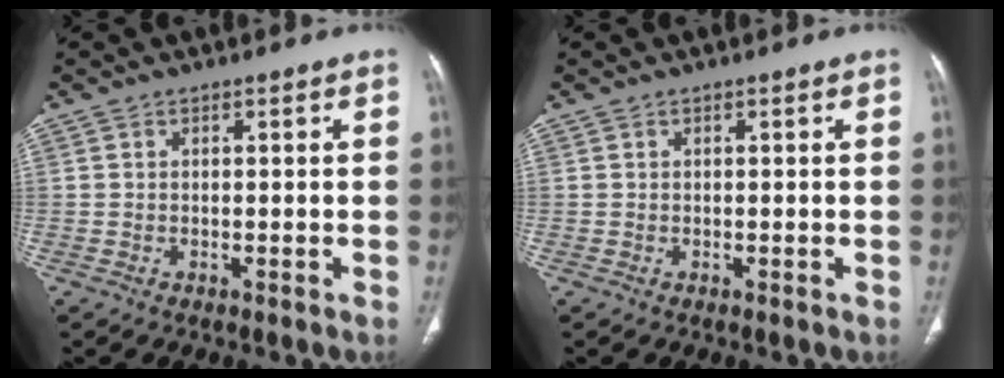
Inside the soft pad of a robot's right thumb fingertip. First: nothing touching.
{"total": 0.0}